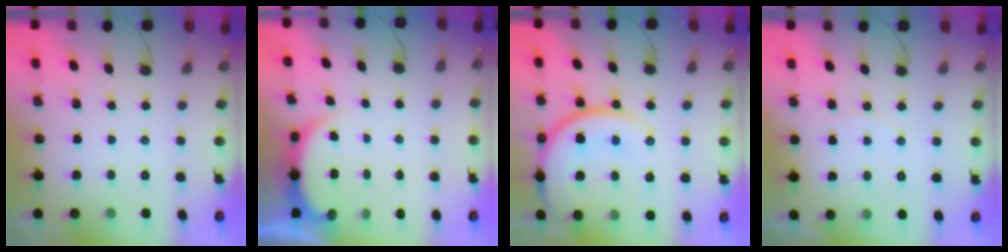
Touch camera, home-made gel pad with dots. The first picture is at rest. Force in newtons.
{"total": 2.8, "press": 2.7, "slide": 0.6}
{"total": 16.7, "press": 16.7, "slide": 1.3}
{"total": 5.3, "press": 5.3, "slide": 0.5}